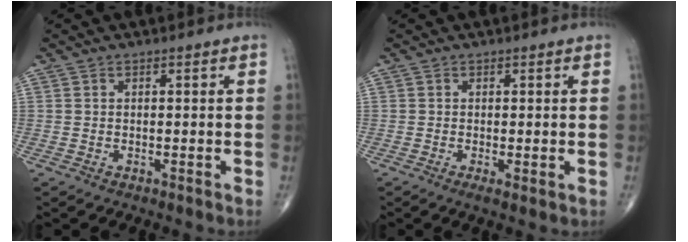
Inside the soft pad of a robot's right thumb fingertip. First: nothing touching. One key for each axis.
{"total": 1.7, "fx": -0.3, "fy": 0.5, "fz": 1.6, "tx": -0.034, "ty": -0.007, "tz": -0.007}